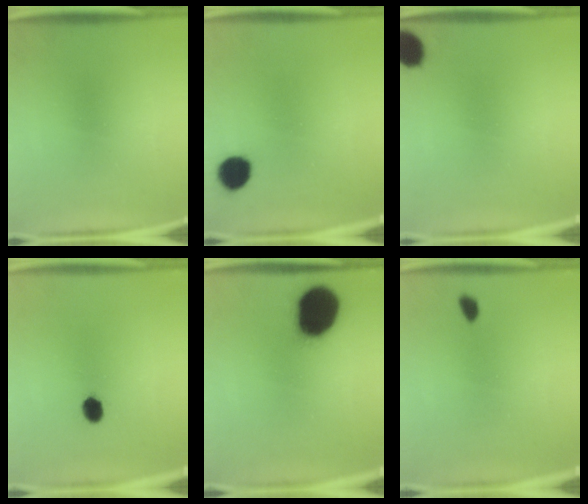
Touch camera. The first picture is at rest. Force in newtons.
{"total": 6.4}
{"total": 7.0}
{"total": 3.5}
{"total": 19.3}
{"total": 1.7}